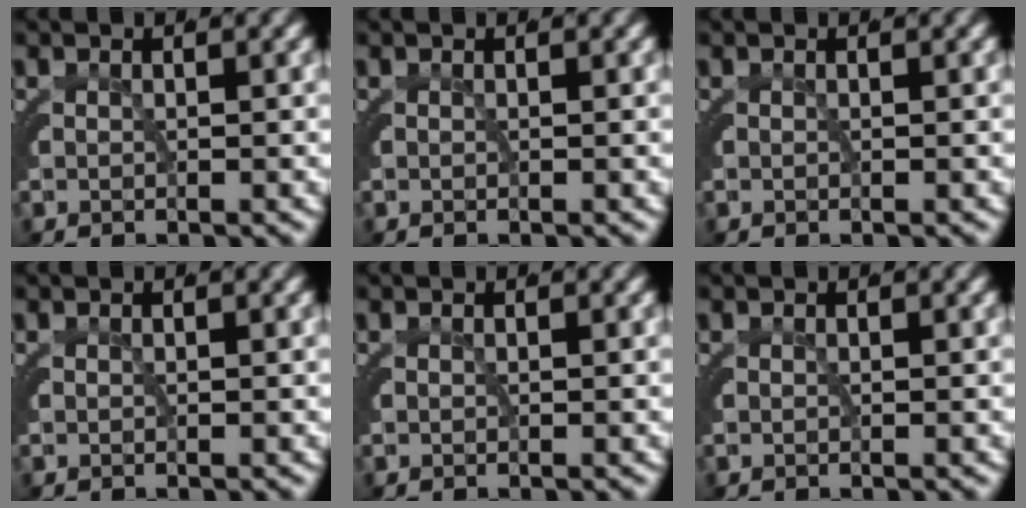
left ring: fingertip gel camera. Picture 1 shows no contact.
{"total": 0.0}
{"total": 0.0}
{"total": 0.0}
{"total": 0.0}
{"total": 0.0}